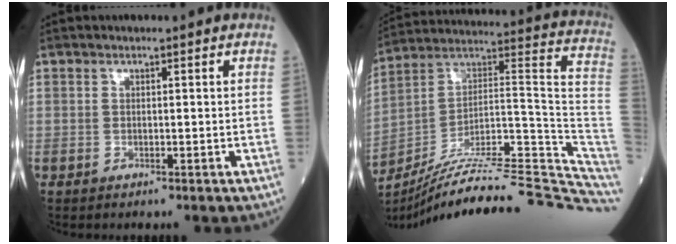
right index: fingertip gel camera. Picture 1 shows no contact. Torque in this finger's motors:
{"motor_torque": [-0.61, -1.53, 0.07, -0.02]}